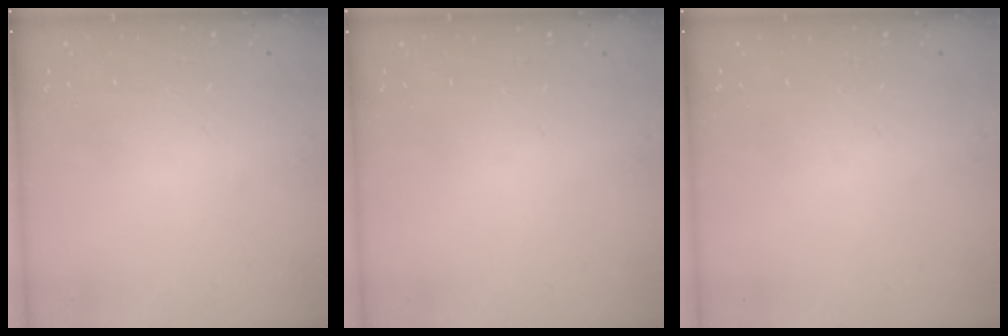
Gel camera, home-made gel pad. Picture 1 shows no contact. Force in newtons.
{"total": 0.0}
{"total": 0.0}